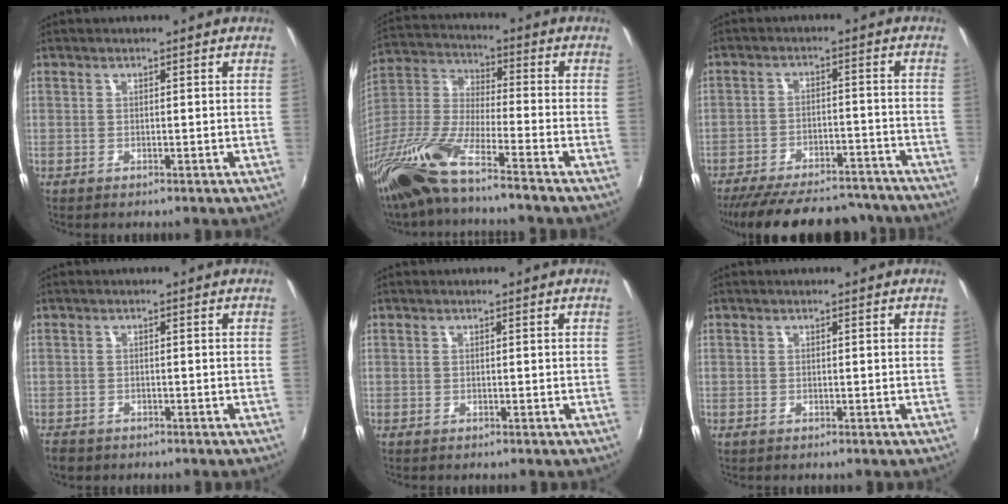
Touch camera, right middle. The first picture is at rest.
{"total": 16.5, "force": [-12.4, 1.1, 10.9], "torque": [-0.230, -0.031, -0.247]}
{"total": 23.1, "force": [-20.0, 7.1, 9.0], "torque": [-0.184, 0.003, -0.266]}
{"total": 2.9, "force": [-2.2, 1.7, 0.9], "torque": [-0.029, -0.008, -0.040]}
{"total": 0.0}
{"total": 0.0}